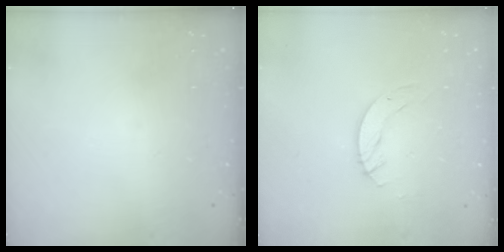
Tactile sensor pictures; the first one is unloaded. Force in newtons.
{"total": 4.1, "press": 4.1, "slide": 0.4}